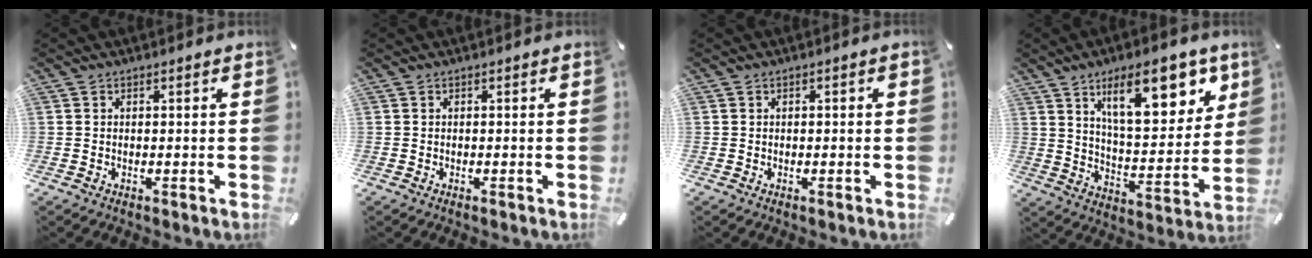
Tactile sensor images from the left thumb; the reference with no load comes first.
{"total": 0.0}
{"total": 0.6, "force": [0.0, 0.2, 0.5], "torque": [-0.010, 0.000, 0.000]}
{"total": 18.6, "force": [10.1, 7.7, 13.7], "torque": [-0.203, -0.035, 0.159]}